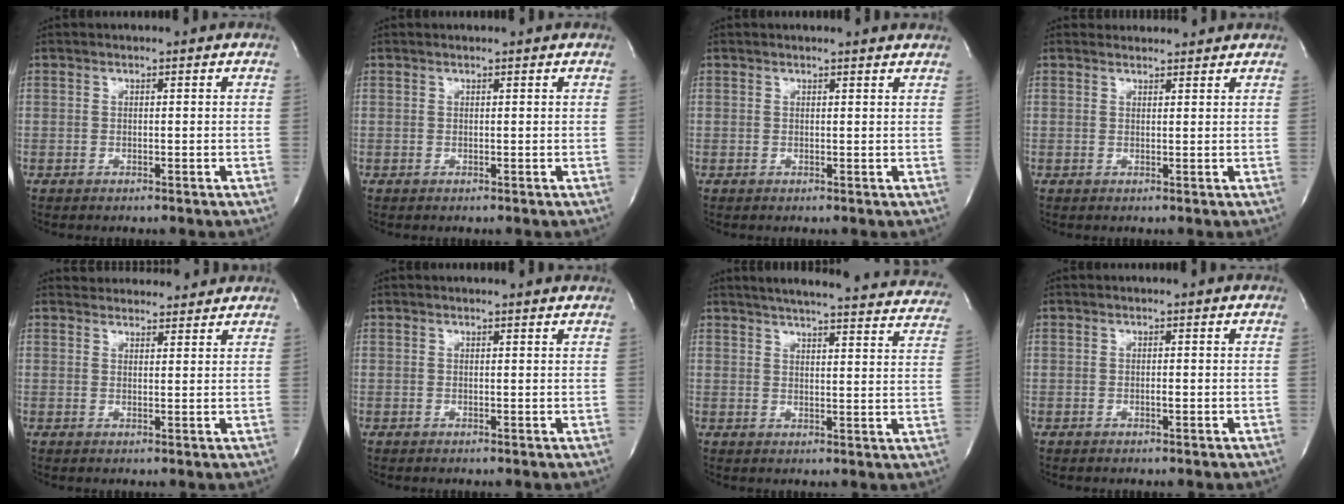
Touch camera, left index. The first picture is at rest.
{"total": 0.8, "force": [0.8, -0.1, 0.2], "torque": [-0.010, 0.001, 0.009]}
{"total": 3.3, "force": [3.2, 0.1, 0.6], "torque": [-0.014, -0.006, 0.022]}
{"total": 3.9, "force": [3.7, 1.0, 0.1], "torque": [-0.006, 0.015, 0.043]}
{"total": 8.1, "force": [7.7, 2.1, 1.1], "torque": [-0.007, 0.014, 0.090]}
{"total": 2.6, "force": [2.5, 0.1, 0.5], "torque": [-0.012, -0.004, 0.016]}
{"total": 26.5, "force": [24.2, 3.7, 10.1], "torque": [-0.150, -0.050, 0.276]}
{"total": 0.6, "force": [-0.4, 0.0, 0.4], "torque": [-0.008, -0.004, -0.010]}